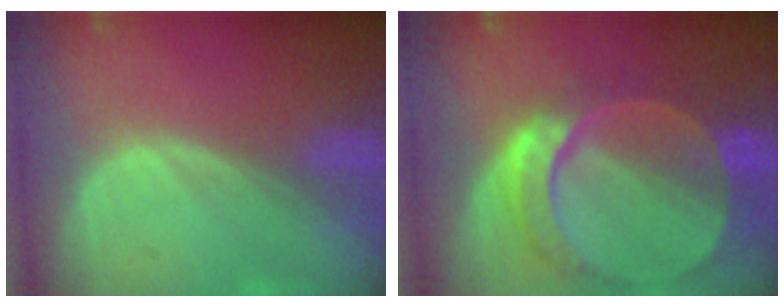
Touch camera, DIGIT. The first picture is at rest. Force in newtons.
{"total": 10.5, "press": 8.9, "slide": 5.7}